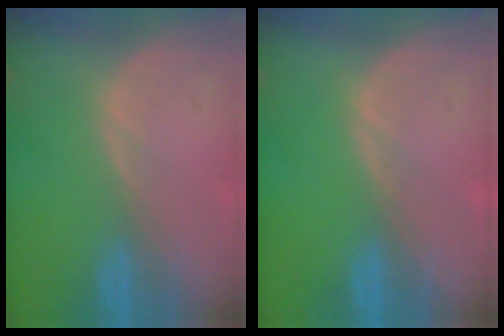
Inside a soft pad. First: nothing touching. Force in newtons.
{"total": 0.0}